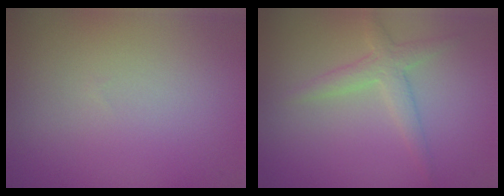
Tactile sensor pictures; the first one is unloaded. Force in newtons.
{"total": 2.2, "press": 2.2, "slide": 0.1}